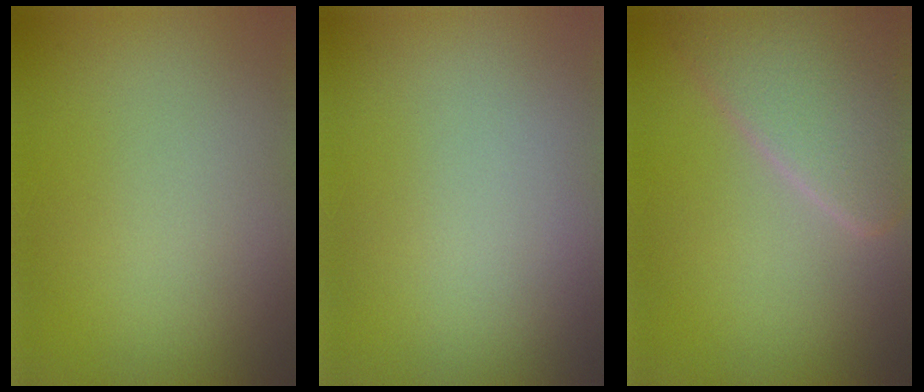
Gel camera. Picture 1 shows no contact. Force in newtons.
{"total": 0.0}
{"total": 5.8, "press": 5.7, "slide": 0.3}